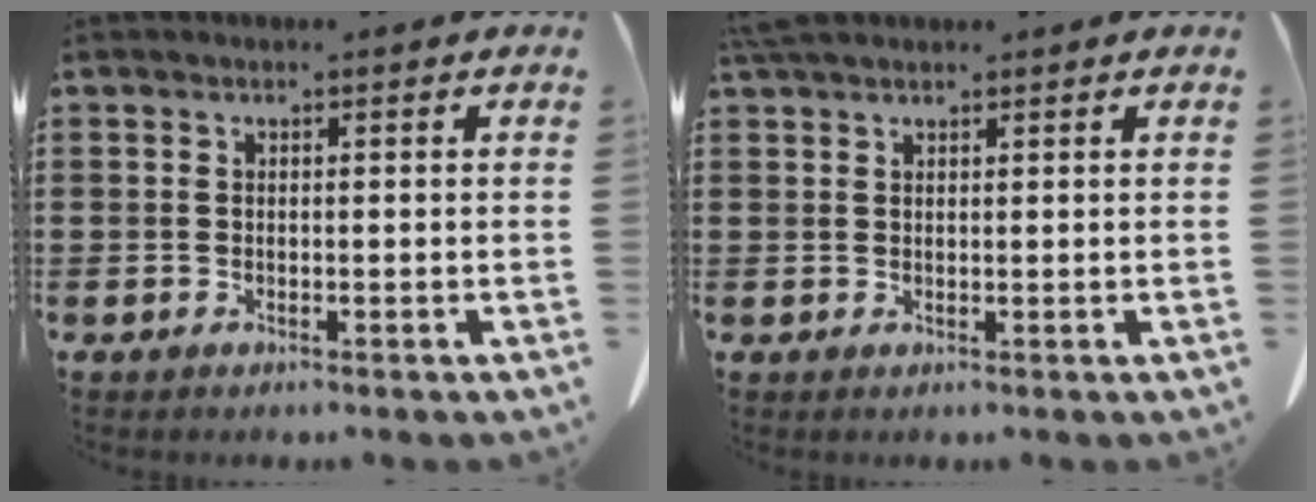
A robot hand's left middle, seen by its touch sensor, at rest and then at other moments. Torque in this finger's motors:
{"motor_torque": [0.77, 0.55, 0.17, 0.03]}